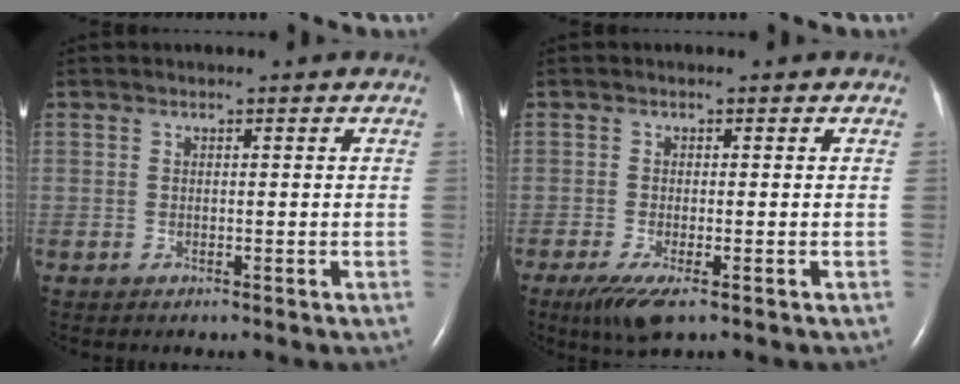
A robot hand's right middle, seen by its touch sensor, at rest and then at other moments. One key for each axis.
{"total": 4.7, "fx": -2.8, "fy": 0.9, "fz": 3.7, "tx": -0.074, "ty": -0.015, "tz": -0.047}